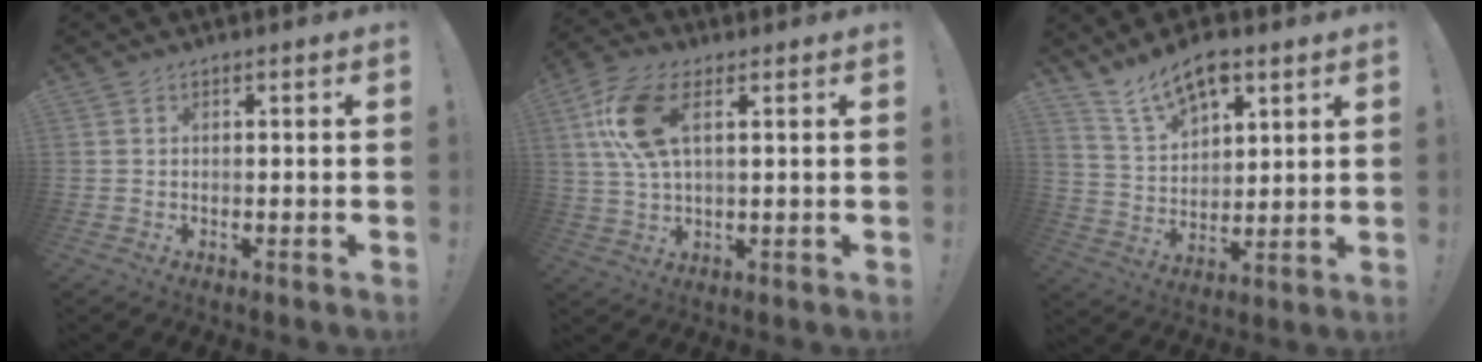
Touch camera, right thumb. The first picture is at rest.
{"total": 12.9, "force": [4.1, 6.3, 10.5], "torque": [-0.214, -0.003, 0.077]}
{"total": 12.0, "force": [8.5, 6.0, 5.9], "torque": [-0.100, -0.047, 0.157]}